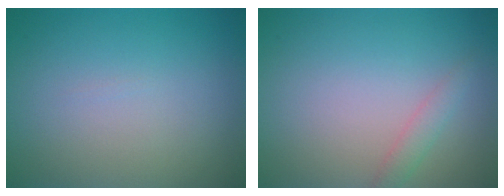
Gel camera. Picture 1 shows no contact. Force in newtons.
{"total": 1.3, "press": 1.3, "slide": 0.1}